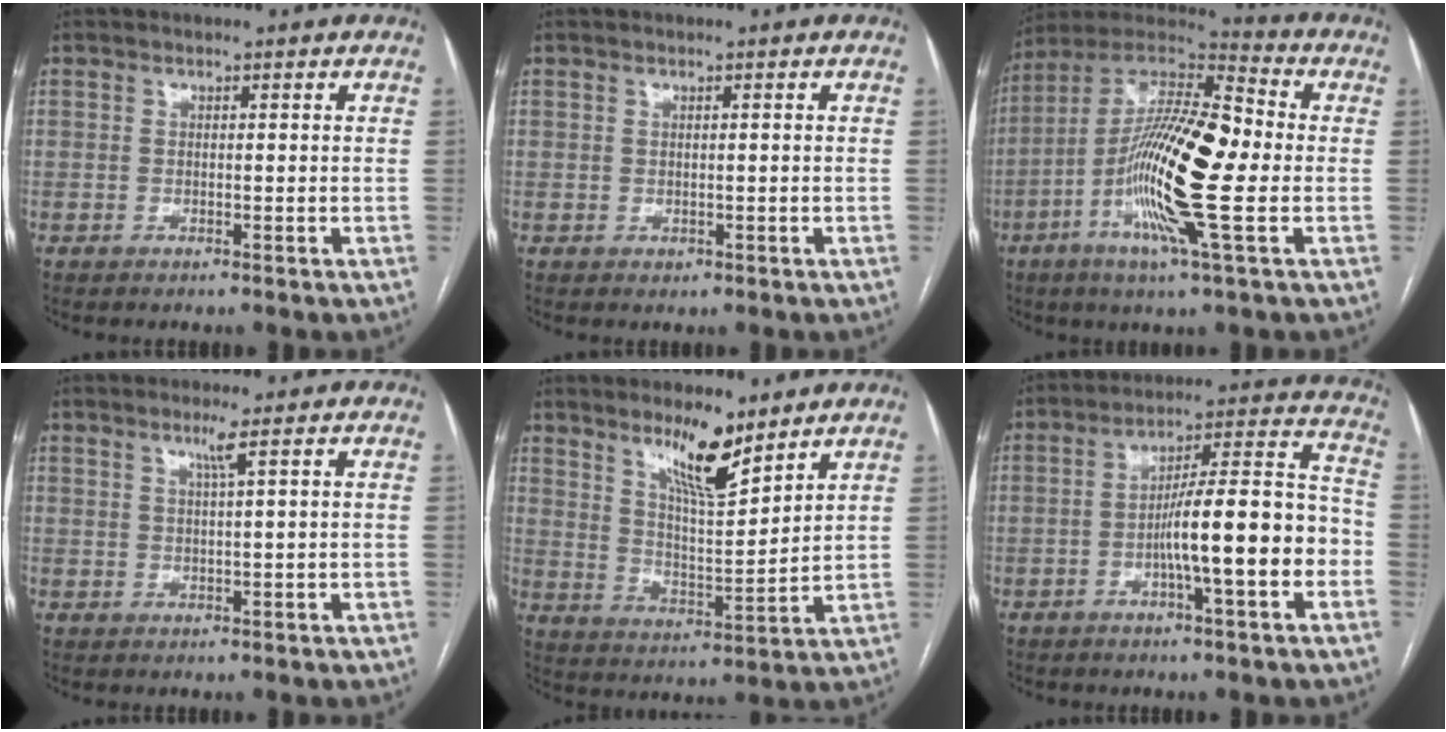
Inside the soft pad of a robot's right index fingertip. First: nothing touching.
{"total": 0.5, "force": [0.1, 0.5, 0.0], "torque": [0.001, 0.000, 0.004]}
{"total": 19.9, "force": [-3.1, 2.3, 19.5], "torque": [-0.376, 0.002, -0.066]}
{"total": 2.1, "force": [1.3, -0.7, 1.5], "torque": [-0.030, -0.006, 0.026]}
{"total": 9.7, "force": [7.2, 1.4, 6.4], "torque": [-0.114, -0.013, 0.131]}
{"total": 14.1, "force": [-3.9, 1.2, 13.5], "torque": [-0.205, 0.025, -0.063]}